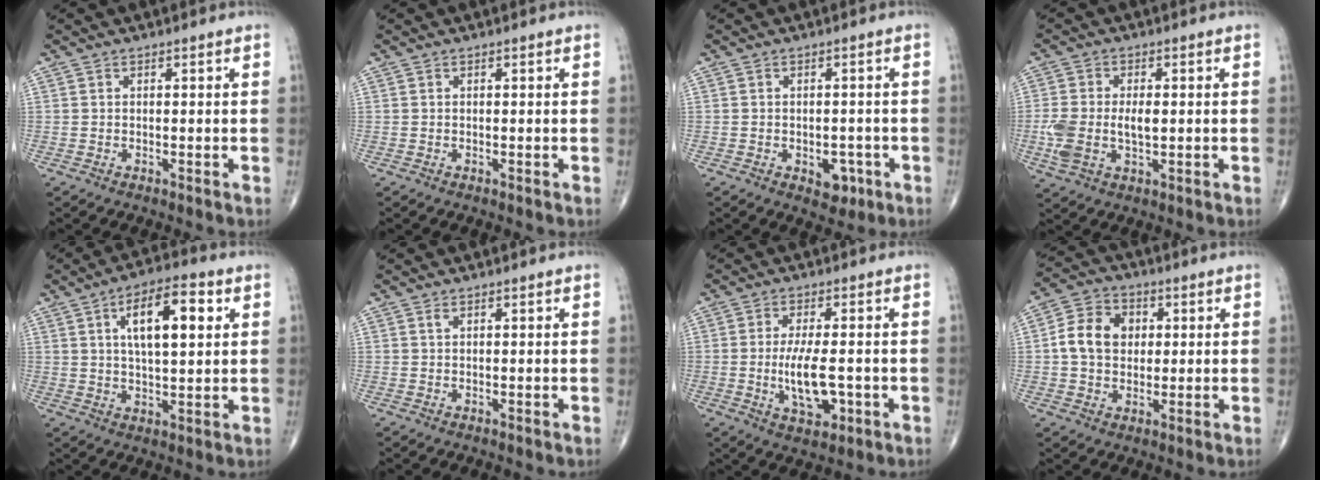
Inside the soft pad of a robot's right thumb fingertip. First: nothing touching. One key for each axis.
{"total": 0.0}
{"total": 4.1, "fx": -1.6, "fy": 2.7, "fz": 2.6, "tx": -0.016, "ty": 0.007, "tz": -0.015}
{"total": 8.8, "fx": -0.6, "fy": 4.9, "fz": 7.2, "tx": -0.159, "ty": 0.007, "tz": -0.007}
{"total": 12.1, "fx": 3.9, "fy": 4.7, "fz": 10.5, "tx": -0.155, "ty": -0.001, "tz": 0.062}
{"total": 0.5, "fx": 0.3, "fy": 0.1, "fz": 0.4, "tx": -0.010, "ty": 0.001, "tz": 0.008}
{"total": 8.0, "fx": -1.4, "fy": 3.1, "fz": 7.2, "tx": -0.133, "ty": -0.009, "tz": -0.018}
{"total": 9.5, "fx": 1.1, "fy": 7.4, "fz": 5.8, "tx": -0.083, "ty": 0.012, "tz": 0.012}